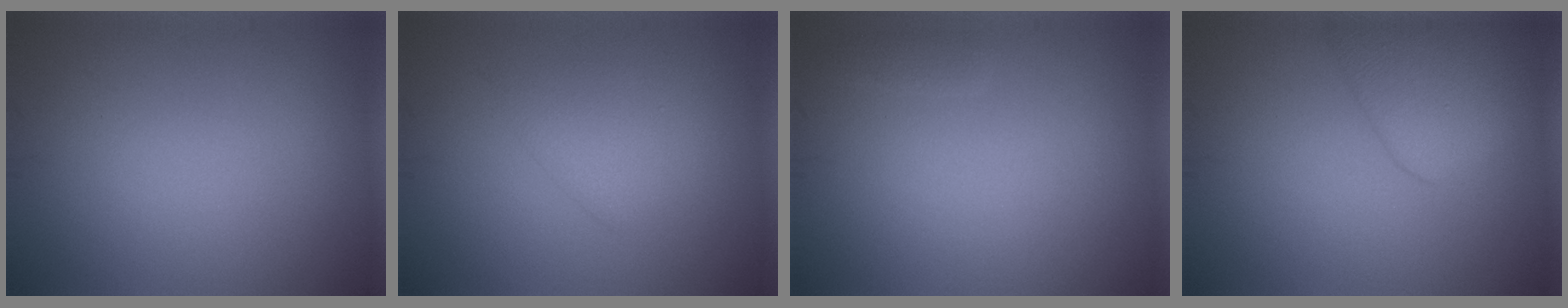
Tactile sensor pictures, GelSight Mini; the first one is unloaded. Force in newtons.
{"total": 2.2, "press": 2.2, "slide": 0.2}
{"total": 0.7, "press": 0.7, "slide": 0.0}
{"total": 4.6, "press": 4.6, "slide": 0.2}